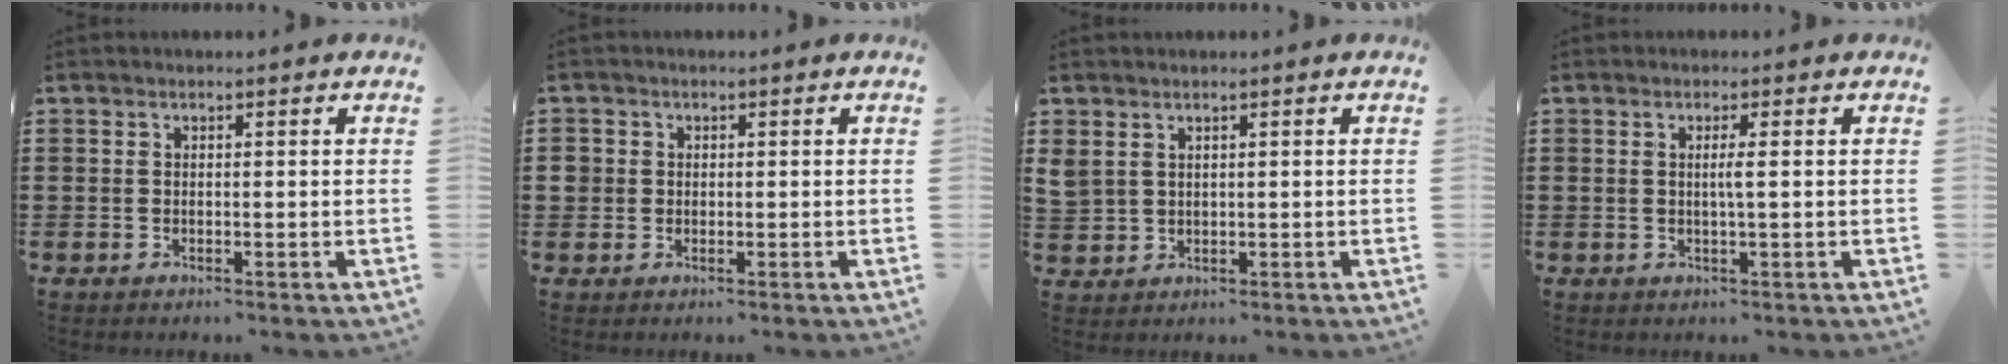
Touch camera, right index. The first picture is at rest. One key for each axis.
{"total": 1.6, "fx": 0.1, "fy": 1.5, "fz": 0.3, "tx": -0.012, "ty": 0.009, "tz": -0.001}
{"total": 1.6, "fx": 1.2, "fy": 1.1, "fz": 0.5, "tx": -0.015, "ty": 0.005, "tz": 0.023}
{"total": 1.8, "fx": 0.1, "fy": -0.2, "fz": 1.7, "tx": -0.034, "ty": -0.004, "tz": -0.001}